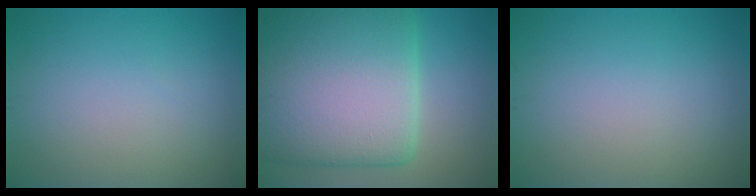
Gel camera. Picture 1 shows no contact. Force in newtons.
{"total": 15.4, "press": 15.4, "slide": 0.5}
{"total": 0.0}